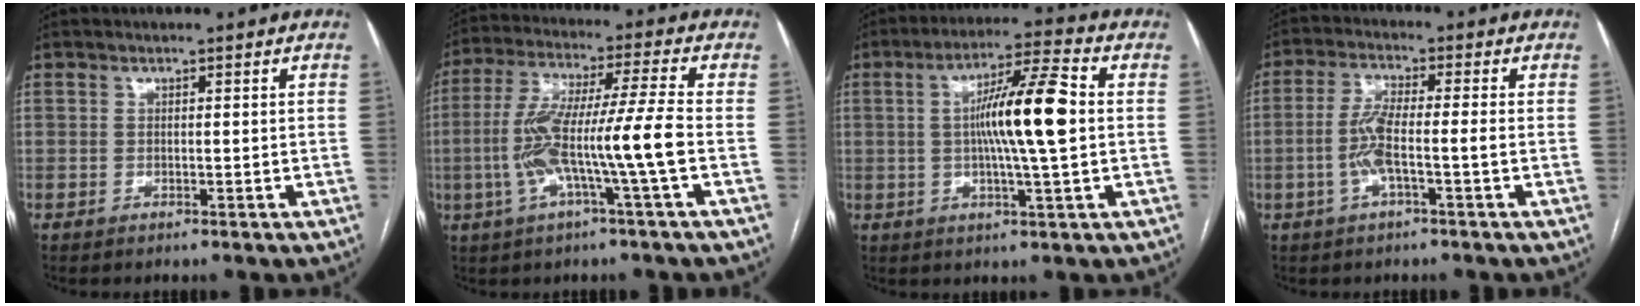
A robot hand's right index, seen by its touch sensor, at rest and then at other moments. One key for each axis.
{"total": 12.2, "fx": -2.9, "fy": -0.9, "fz": 11.9, "tx": -0.237, "ty": 0.013, "tz": -0.056}
{"total": 11.6, "fx": 0.6, "fy": 0.1, "fz": 11.6, "tx": -0.202, "ty": 0.009, "tz": 0.007}
{"total": 5.5, "fx": -1.5, "fy": 0.3, "fz": 5.2, "tx": -0.116, "ty": 0.011, "tz": -0.028}